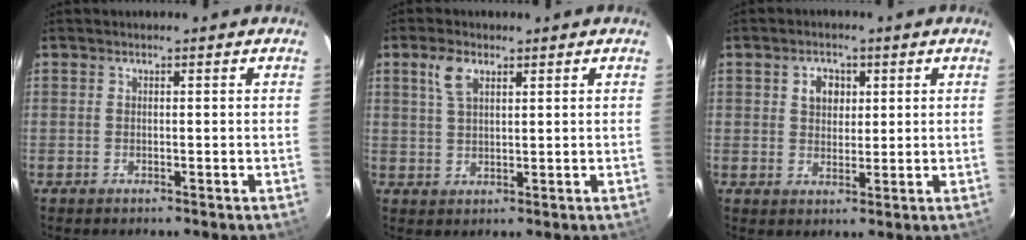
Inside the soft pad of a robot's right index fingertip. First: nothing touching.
{"total": 4.6, "force": [2.4, 2.3, 3.2], "torque": [-0.065, 0.011, 0.047]}
{"total": 4.3, "force": [1.5, 3.4, 2.1], "torque": [-0.029, 0.012, 0.030]}